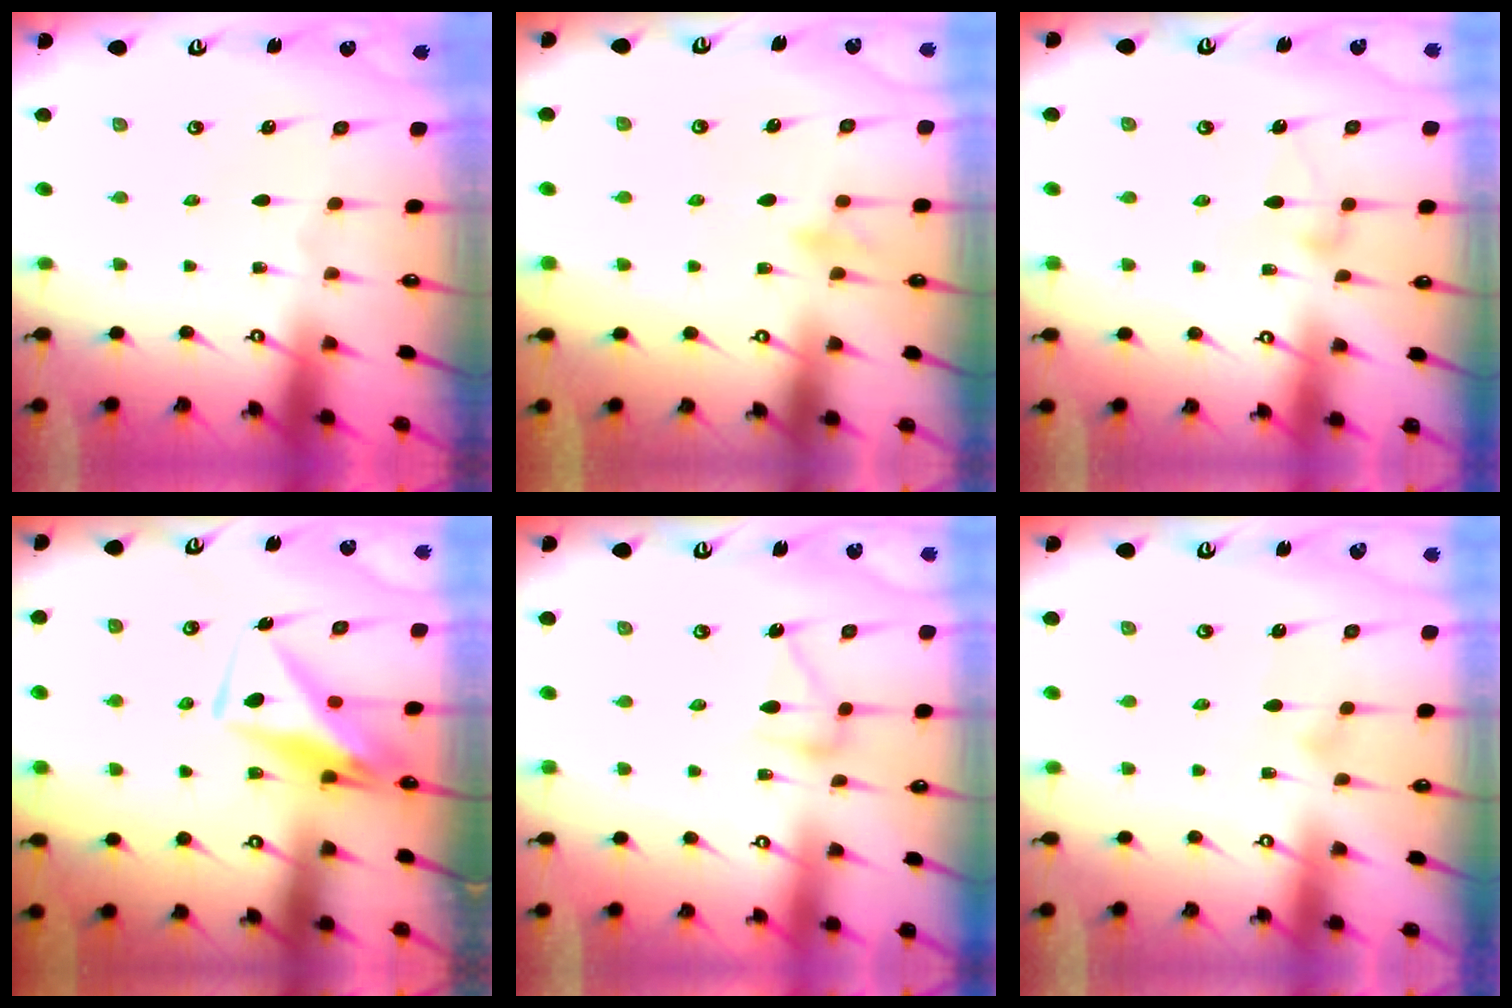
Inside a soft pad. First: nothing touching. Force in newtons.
{"total": 8.3, "press": 8.1, "slide": 1.6}
{"total": 6.0, "press": 6.0, "slide": 0.4}
{"total": 10.2, "press": 10.1, "slide": 0.9}
{"total": 10.5, "press": 10.5, "slide": 0.5}
{"total": 4.8, "press": 4.8, "slide": 0.4}